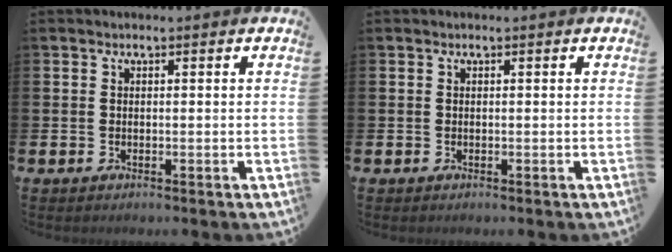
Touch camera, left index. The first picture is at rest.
{"total": 0.0}